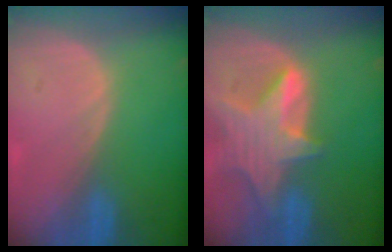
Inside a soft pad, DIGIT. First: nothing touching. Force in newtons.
{"total": 8.4, "press": 7.5, "slide": 3.9}